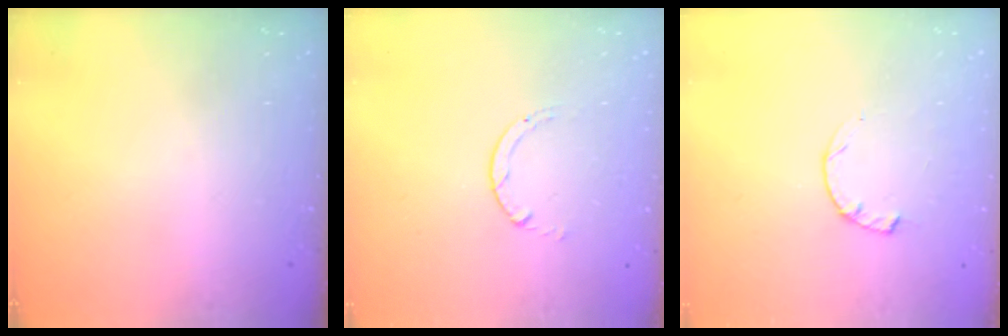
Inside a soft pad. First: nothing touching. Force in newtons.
{"total": 0.6, "press": 0.5, "slide": 0.1}
{"total": 2.3, "press": 2.3, "slide": 0.4}